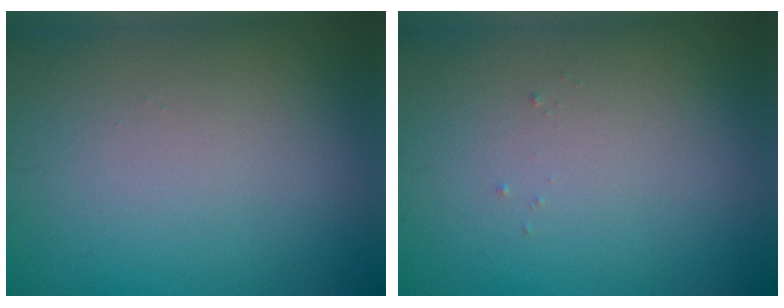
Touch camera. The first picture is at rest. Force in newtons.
{"total": 0.0}